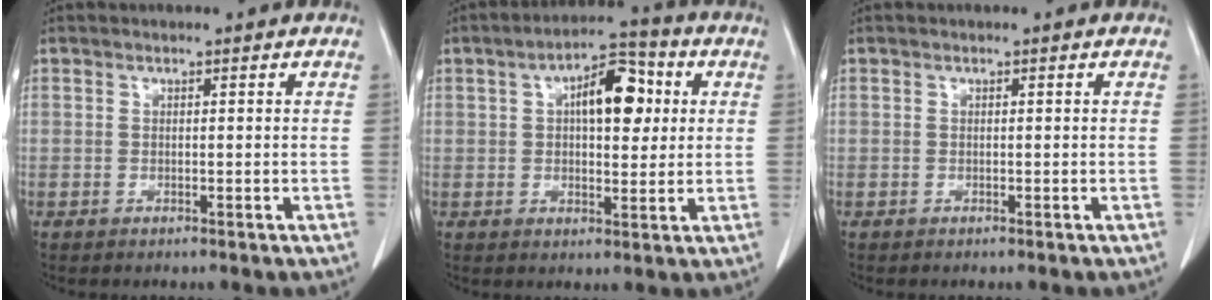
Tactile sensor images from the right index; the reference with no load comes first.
{"total": 9.5, "force": [2.3, 4.1, 8.3], "torque": [-0.127, 0.026, 0.032]}
{"total": 0.0}